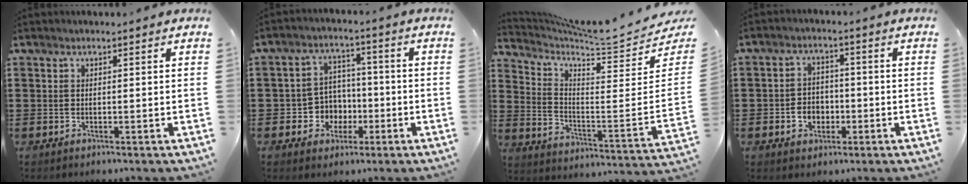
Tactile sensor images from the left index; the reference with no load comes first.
{"total": 5.9, "force": [-1.5, 5.5, 1.5], "torque": [-0.044, 0.016, -0.024]}
{"total": 6.0, "force": [5.6, 0.0, 2.2], "torque": [-0.059, -0.065, 0.086]}
{"total": 3.8, "force": [-1.3, 3.1, 1.7], "torque": [-0.031, 0.000, -0.029]}